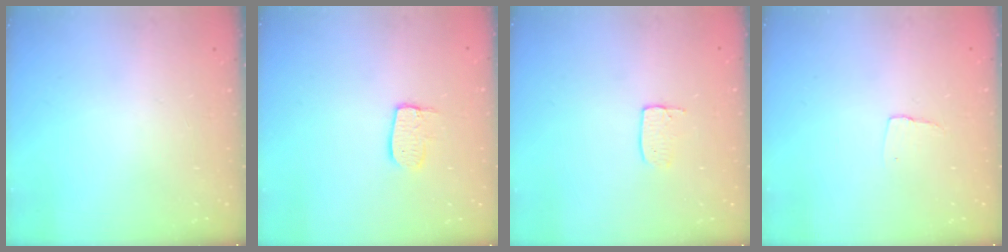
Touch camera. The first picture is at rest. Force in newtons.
{"total": 7.0, "press": 7.0, "slide": 0.3}
{"total": 3.6, "press": 3.6, "slide": 0.2}
{"total": 3.6, "press": 3.6, "slide": 0.4}